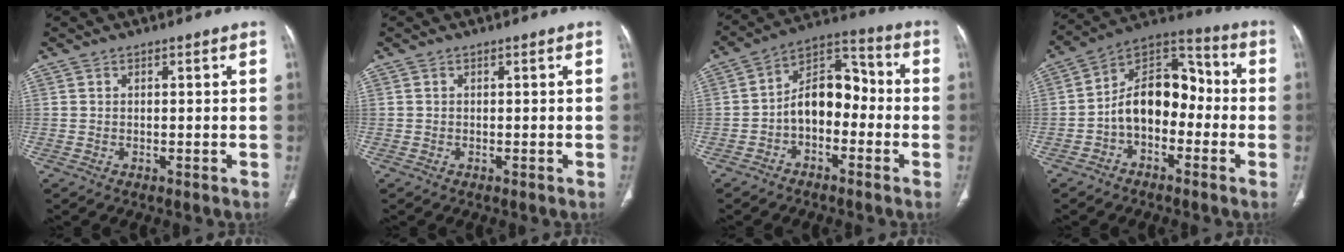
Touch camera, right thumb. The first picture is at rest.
{"total": 0.0}
{"total": 10.7, "force": [-2.4, 7.0, 7.7], "torque": [-0.095, 0.049, -0.056]}
{"total": 13.5, "force": [-2.7, 9.0, 9.7], "torque": [-0.126, 0.059, -0.060]}